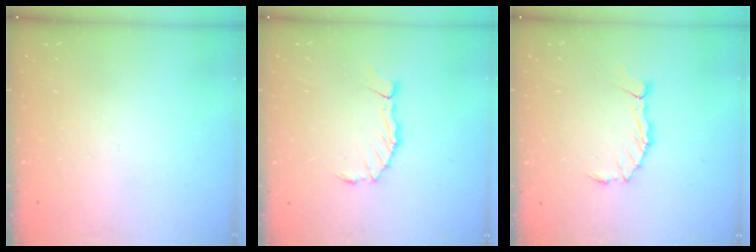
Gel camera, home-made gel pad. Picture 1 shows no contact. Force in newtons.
{"total": 2.8, "press": 2.8, "slide": 0.2}
{"total": 2.8, "press": 2.8, "slide": 0.2}